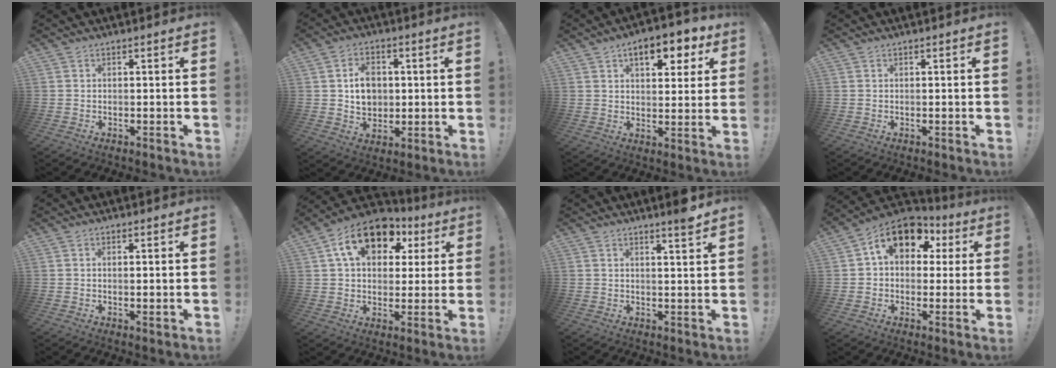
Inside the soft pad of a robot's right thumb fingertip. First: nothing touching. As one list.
[{"total": 9.1, "force": [1.3, 7.5, 5.0], "torque": [-0.071, 0.002, 0.026]}, {"total": 10.7, "force": [5.4, 4.8, 7.8], "torque": [-0.100, -0.023, 0.089]}, {"total": 0.0}, {"total": 1.3, "force": [0.6, 0.2, 1.2], "torque": [-0.012, -0.006, 0.008]}, {"total": 17.2, "force": [7.7, 11.4, 10.3], "torque": [-0.155, -0.024, 0.137]}, {"total": 4.1, "force": [3.0, -0.5, 2.7], "torque": [-0.029, -0.027, 0.045]}, {"total": 14.9, "force": [6.1, 10.0, 9.2], "torque": [-0.140, -0.014, 0.113]}]